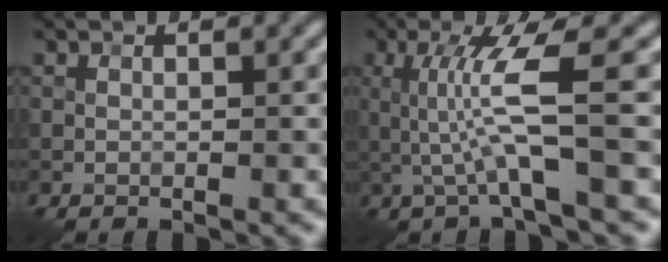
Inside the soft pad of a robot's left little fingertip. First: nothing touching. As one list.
[{"total": 4.9, "force": [-0.2, 0.3, 4.9], "torque": [-0.103, 0.009, 0.002]}]